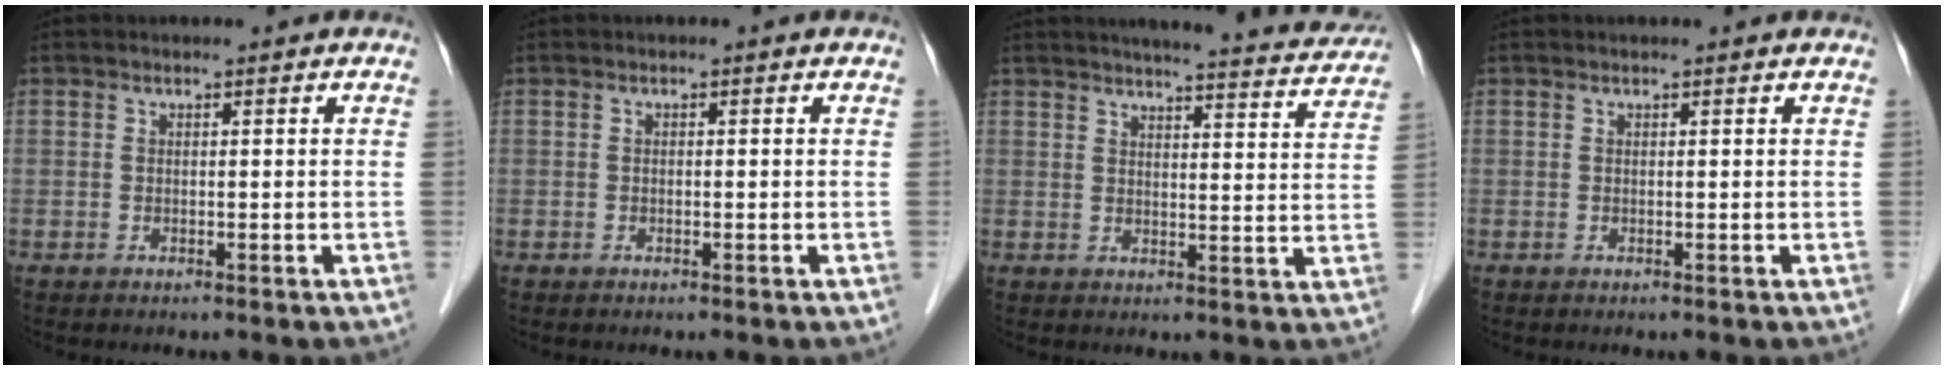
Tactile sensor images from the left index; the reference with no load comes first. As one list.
[{"total": 0.0}, {"total": 17.3, "force": [16.1, 1.6, 6.1], "torque": [-0.076, -0.028, 0.183]}, {"total": 0.5, "force": [0.5, 0.0, 0.1], "torque": [-0.006, 0.004, 0.005]}]